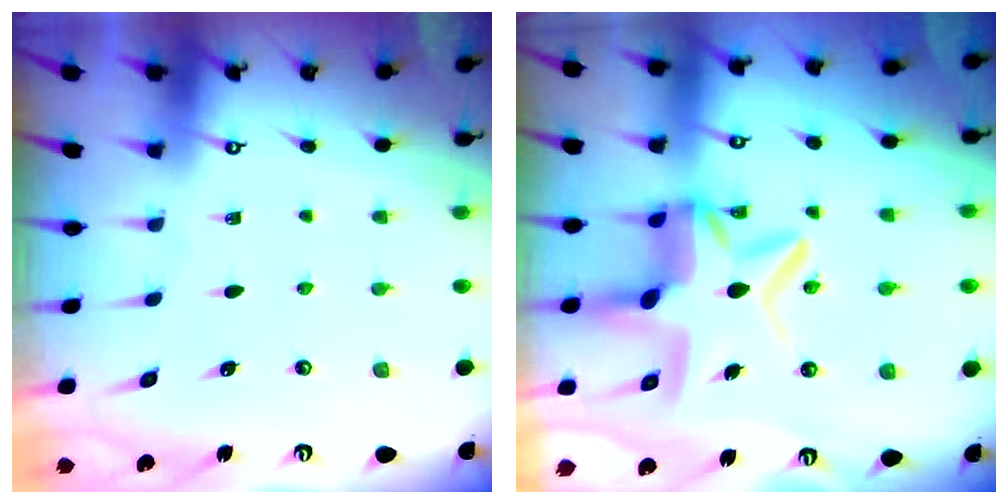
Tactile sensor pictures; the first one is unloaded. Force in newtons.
{"total": 13.2, "press": 13.1, "slide": 2.1}